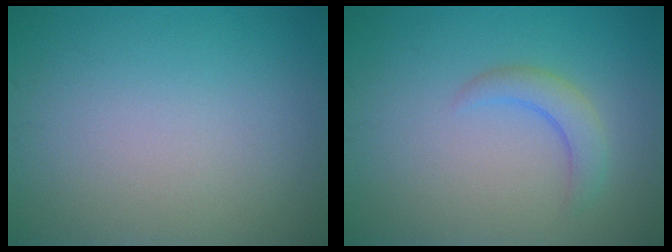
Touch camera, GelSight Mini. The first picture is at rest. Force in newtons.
{"total": 2.3, "press": 2.3, "slide": 0.4}